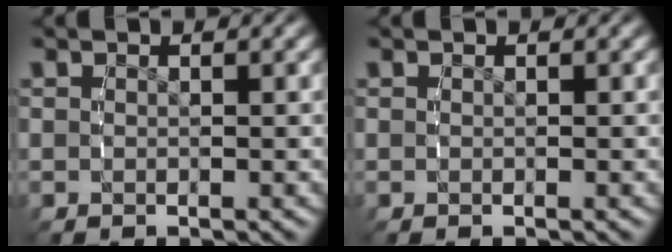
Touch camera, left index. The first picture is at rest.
{"total": 0.0}